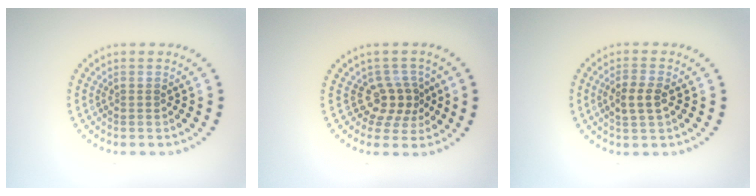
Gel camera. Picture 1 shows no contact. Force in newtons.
{"total": 3.1, "press": 2.3, "slide": 2.0}
{"total": 2.5, "press": 2.5, "slide": 0.6}